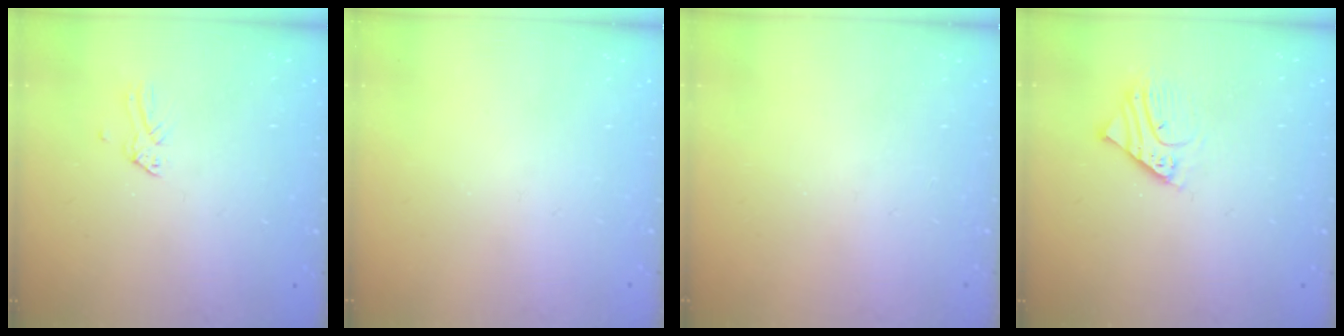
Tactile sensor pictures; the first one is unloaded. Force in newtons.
{"total": 0.0}
{"total": 0.0}
{"total": 3.8, "press": 3.8, "slide": 0.3}